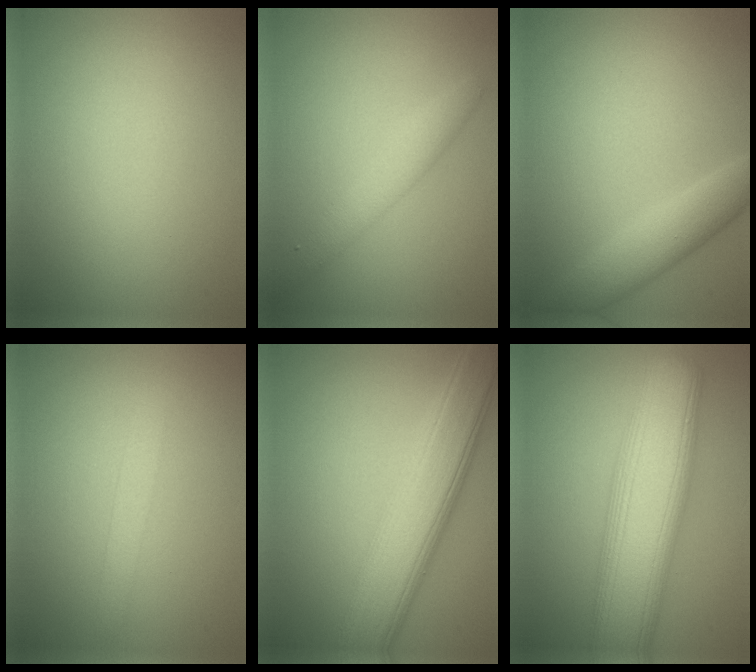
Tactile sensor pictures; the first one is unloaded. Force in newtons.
{"total": 2.8, "press": 2.8, "slide": 0.1}
{"total": 4.3, "press": 4.3, "slide": 0.3}
{"total": 1.4, "press": 1.4, "slide": 0.0}
{"total": 8.1, "press": 8.1, "slide": 0.1}
{"total": 11.2, "press": 11.2, "slide": 0.4}